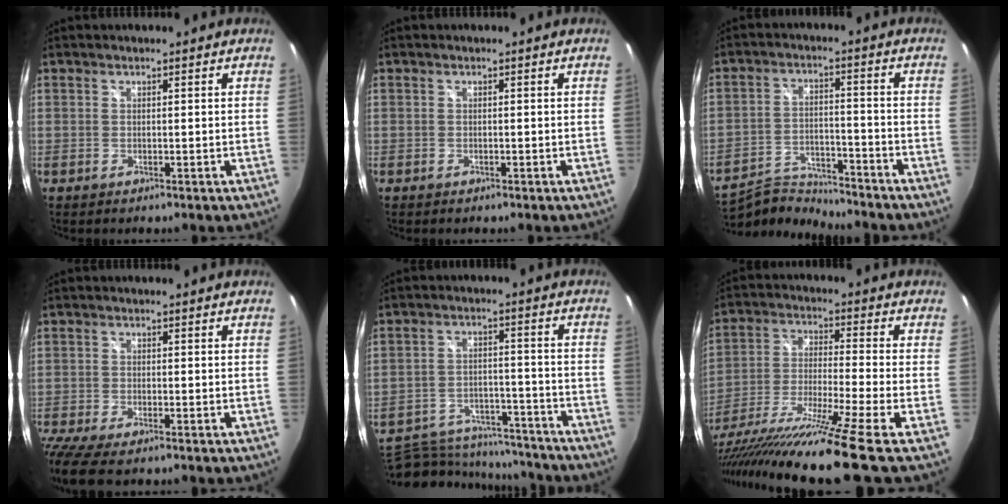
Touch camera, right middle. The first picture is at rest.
{"total": 0.0}
{"total": 11.0, "force": [-10.8, 1.2, 1.6], "torque": [-0.053, 0.004, -0.192]}
{"total": 6.8, "force": [-5.6, 0.7, 3.7], "torque": [-0.098, -0.036, -0.104]}
{"total": 19.8, "force": [-16.8, 7.5, 7.2], "torque": [-0.159, 0.003, -0.230]}
{"total": 21.1, "force": [-16.5, -3.0, 12.8], "torque": [-0.225, -0.080, -0.287]}